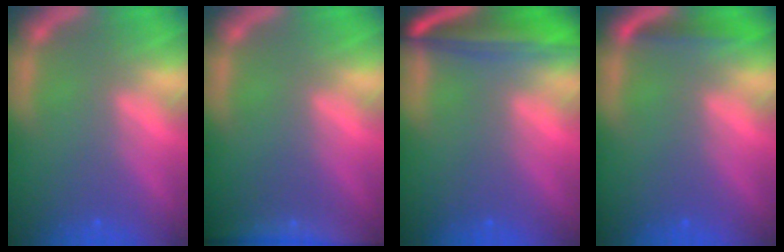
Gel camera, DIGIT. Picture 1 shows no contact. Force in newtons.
{"total": 6.0}
{"total": 8.1}
{"total": 1.9}